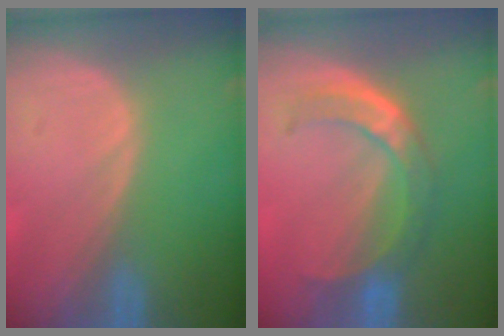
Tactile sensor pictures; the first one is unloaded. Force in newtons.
{"total": 8.1, "press": 6.7, "slide": 4.4}